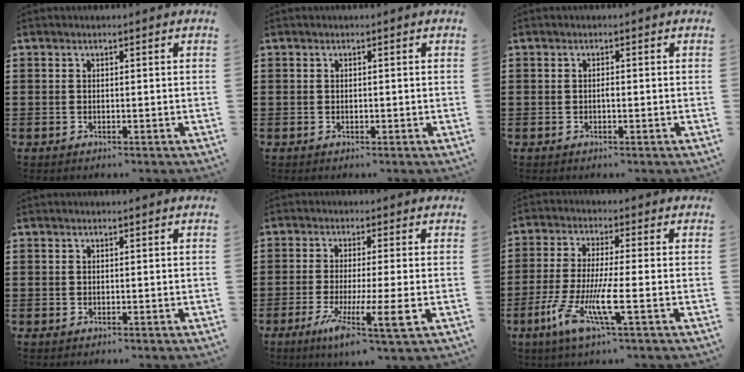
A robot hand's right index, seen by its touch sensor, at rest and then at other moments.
{"total": 0.0}
{"total": 0.7, "force": [-0.3, 0.2, 0.6], "torque": [-0.014, -0.004, -0.004]}
{"total": 0.0}
{"total": 7.8, "force": [-2.8, 0.2, 7.3], "torque": [-0.143, -0.021, -0.050]}
{"total": 9.2, "force": [-3.3, 0.5, 8.6], "torque": [-0.193, -0.026, -0.067]}